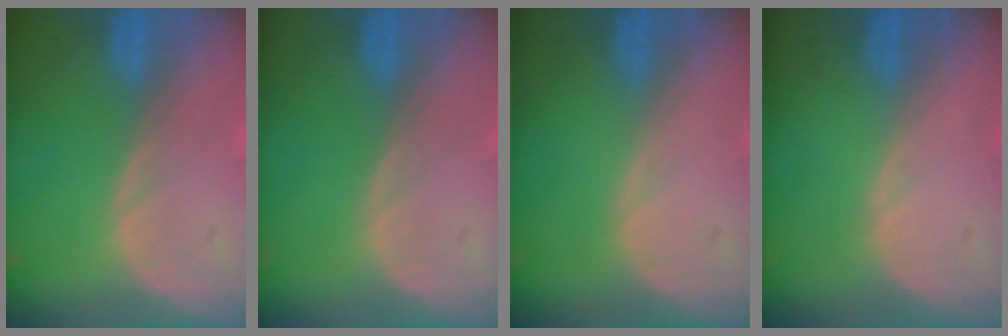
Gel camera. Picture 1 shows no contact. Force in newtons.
{"total": 0.0}
{"total": 0.0}
{"total": 0.0}